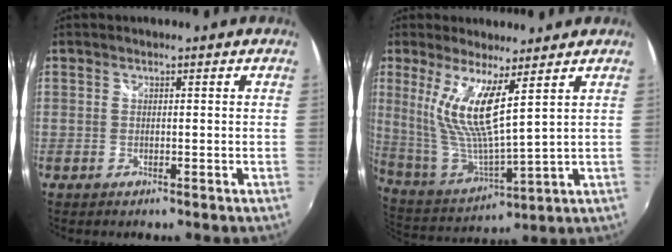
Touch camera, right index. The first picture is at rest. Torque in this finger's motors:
{"motor_torque": [0.50, 0.50, 0.62, 0.21]}